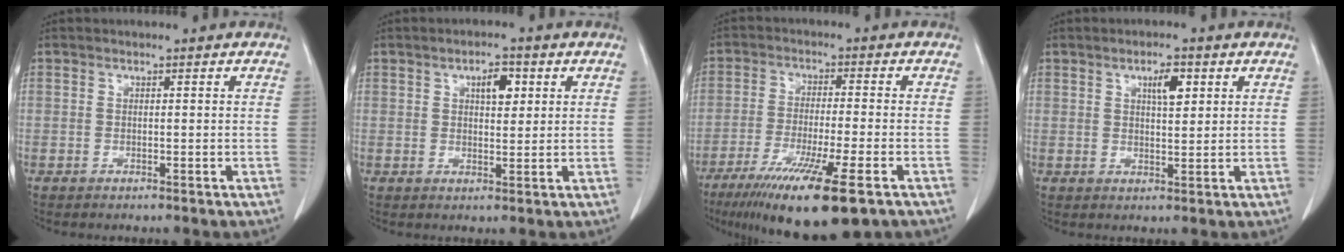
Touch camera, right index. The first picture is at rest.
{"total": 4.0, "force": [1.6, 1.7, 3.2], "torque": [-0.050, 0.002, 0.023]}
{"total": 15.8, "force": [-9.8, 1.3, 12.3], "torque": [-0.195, -0.045, -0.157]}
{"total": 3.8, "force": [1.7, 1.1, 3.2], "torque": [-0.053, 0.000, 0.028]}